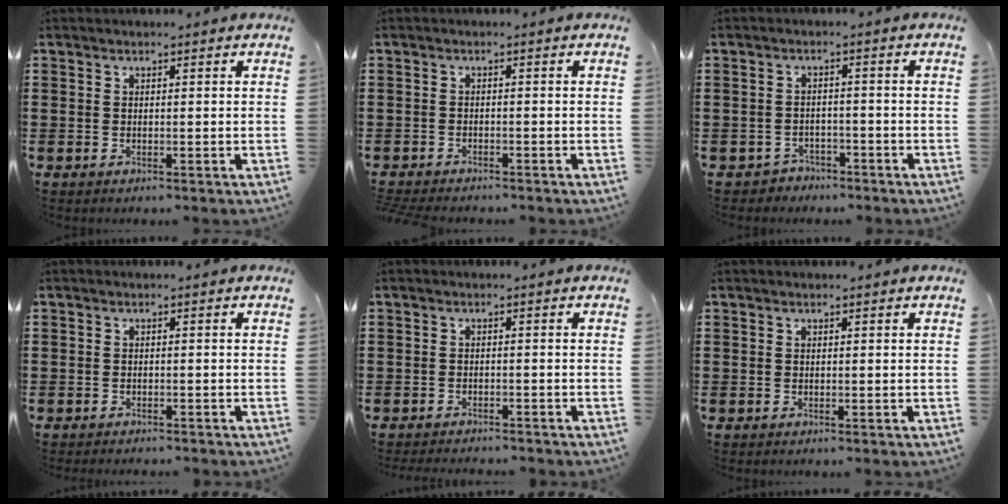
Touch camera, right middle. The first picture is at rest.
{"total": 1.5, "force": [-1.5, 0.1, 0.0], "torque": [-0.003, 0.000, -0.033]}
{"total": 2.1, "force": [-1.9, 0.9, -0.2], "torque": [-0.006, 0.003, -0.044]}
{"total": 0.9, "force": [-0.9, 0.1, -0.1], "torque": [-0.001, 0.002, -0.020]}
{"total": 1.7, "force": [-1.7, 0.1, -0.2], "torque": [-0.003, 0.001, -0.037]}
{"total": 0.0}